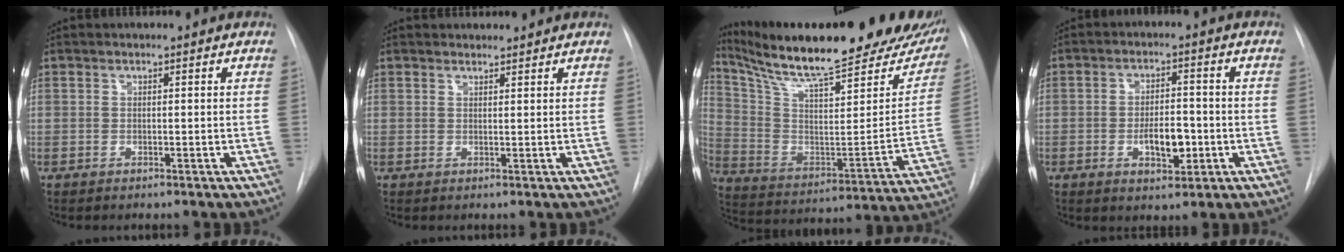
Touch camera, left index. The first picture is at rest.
{"total": 1.4, "force": [1.3, 0.3, -0.1], "torque": [-0.002, 0.004, 0.020]}
{"total": 31.6, "force": [25.5, 6.3, 17.6], "torque": [-0.284, -0.042, 0.358]}
{"total": 6.1, "force": [-2.1, 2.6, 5.1], "torque": [-0.084, -0.002, -0.028]}